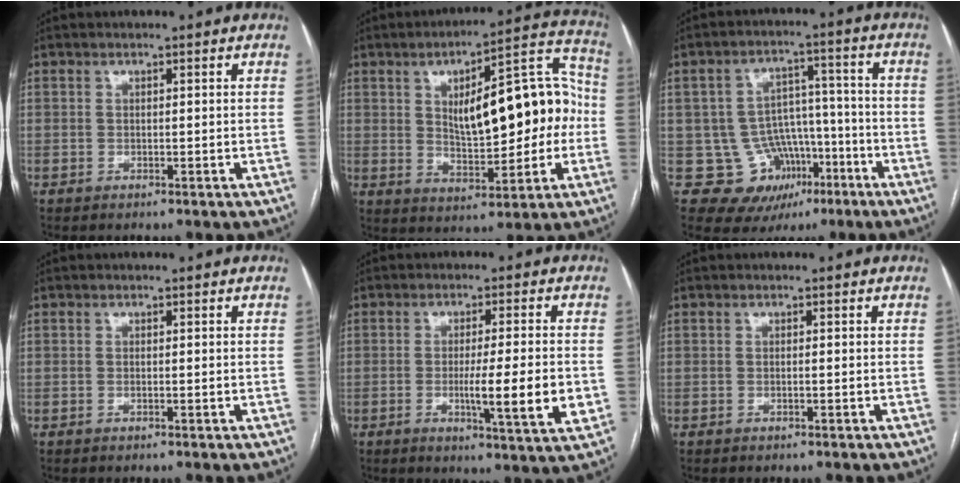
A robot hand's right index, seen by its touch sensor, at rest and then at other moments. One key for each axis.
{"total": 17.7, "fx": 1.0, "fy": 6.5, "fz": 16.4, "tx": -0.234, "ty": 0.041, "tz": 0.026}
{"total": 10.7, "fx": -4.0, "fy": 9.5, "fz": 3.1, "tx": -0.041, "ty": 0.041, "tz": -0.044}
{"total": 0.0}
{"total": 9.7, "fx": -1.8, "fy": 0.0, "fz": 9.5, "tx": -0.146, "ty": -0.021, "tz": -0.031}
{"total": 0.0}